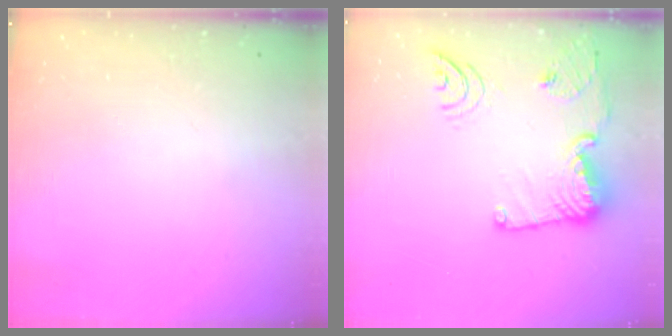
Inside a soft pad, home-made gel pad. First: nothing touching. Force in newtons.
{"total": 20.1, "press": 19.4, "slide": 5.4}